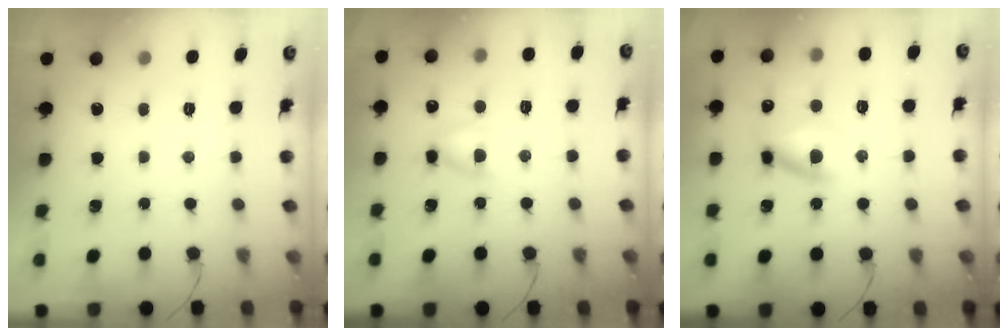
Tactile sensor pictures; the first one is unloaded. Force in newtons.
{"total": 5.9, "press": 5.7, "slide": 1.6}
{"total": 10.8, "press": 10.6, "slide": 2.1}